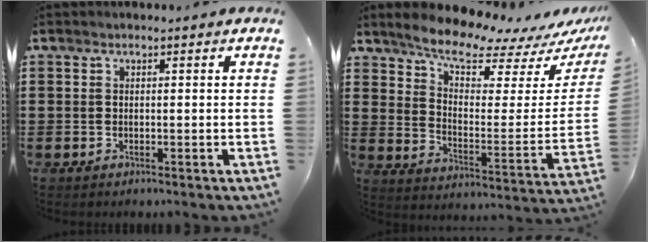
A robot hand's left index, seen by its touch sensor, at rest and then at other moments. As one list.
[{"total": 9.3, "force": [8.3, 2.0, 3.6], "torque": [-0.095, -0.061, 0.145]}]